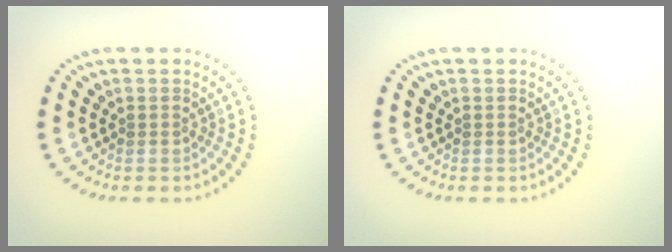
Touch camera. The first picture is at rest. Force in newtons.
{"total": 0.0}